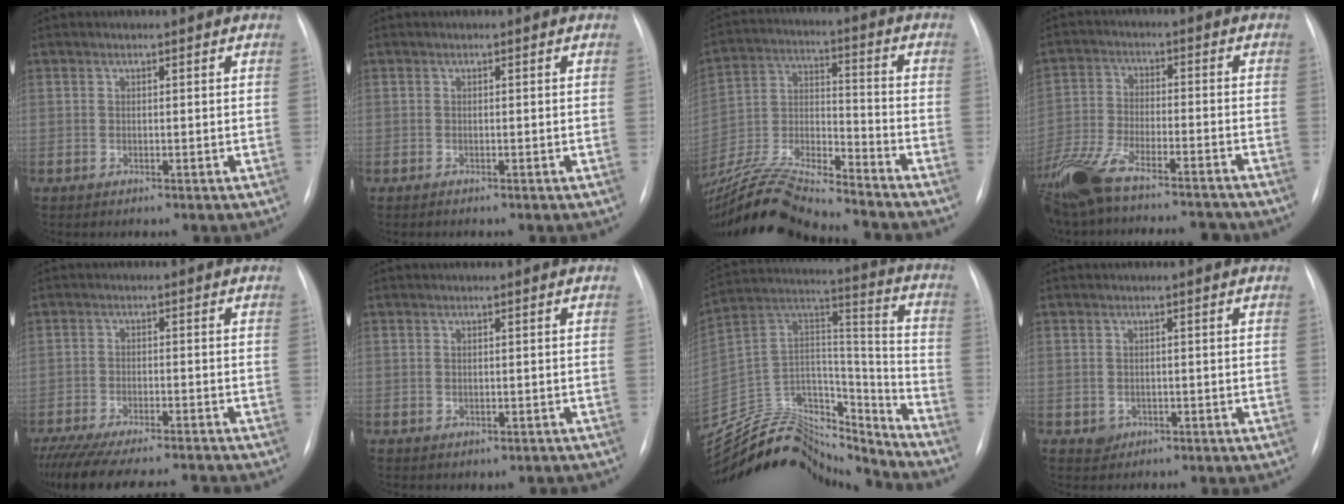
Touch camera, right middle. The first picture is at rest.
{"total": 0.0}
{"total": 17.8, "force": [-16.7, 0.3, 6.1], "torque": [-0.133, 0.001, -0.301]}
{"total": 17.8, "force": [-14.8, 4.0, 9.1], "torque": [-0.208, -0.011, -0.248]}
{"total": 16.3, "force": [-14.6, 2.3, 6.9], "torque": [-0.145, -0.025, -0.210]}
{"total": 1.5, "force": [-0.8, 1.1, 0.6], "torque": [-0.010, 0.009, -0.001]}
{"total": 22.5, "force": [-21.1, 6.3, 4.7], "torque": [-0.104, 0.059, -0.344]}
{"total": 2.0, "force": [-0.7, 1.8, 0.4], "torque": [-0.004, 0.004, -0.004]}